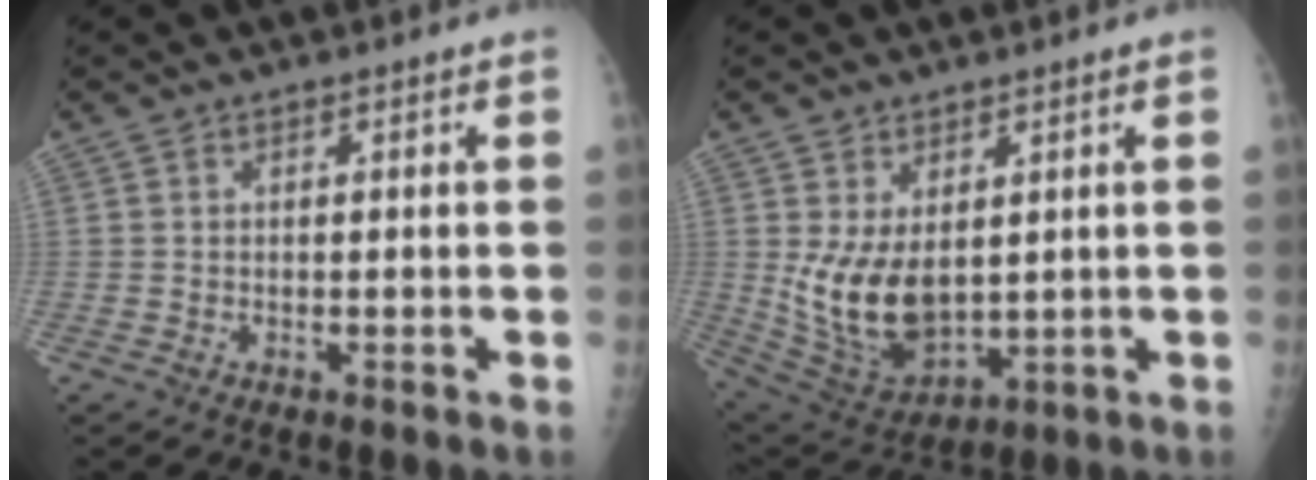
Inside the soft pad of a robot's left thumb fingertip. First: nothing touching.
{"total": 11.7, "force": [1.4, 7.4, 9.0], "torque": [-0.150, -0.021, 0.053]}